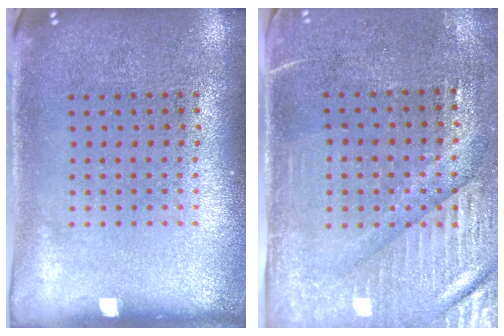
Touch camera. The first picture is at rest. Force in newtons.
{"total": 3.5, "press": 3.2, "slide": 1.4}